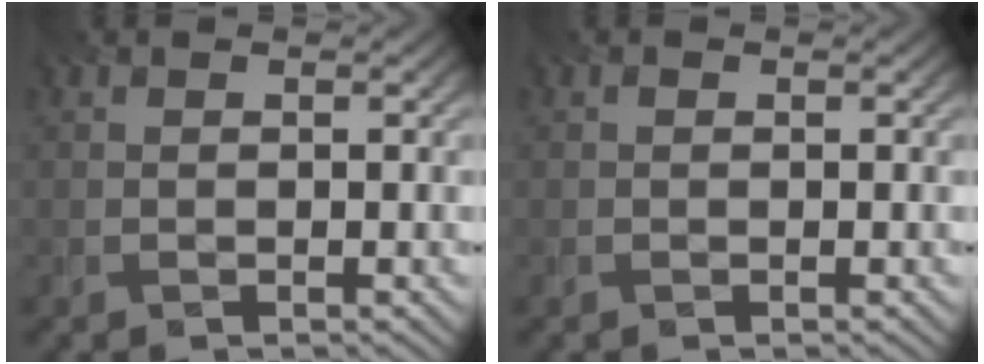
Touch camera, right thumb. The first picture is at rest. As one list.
[{"total": 0.0}]